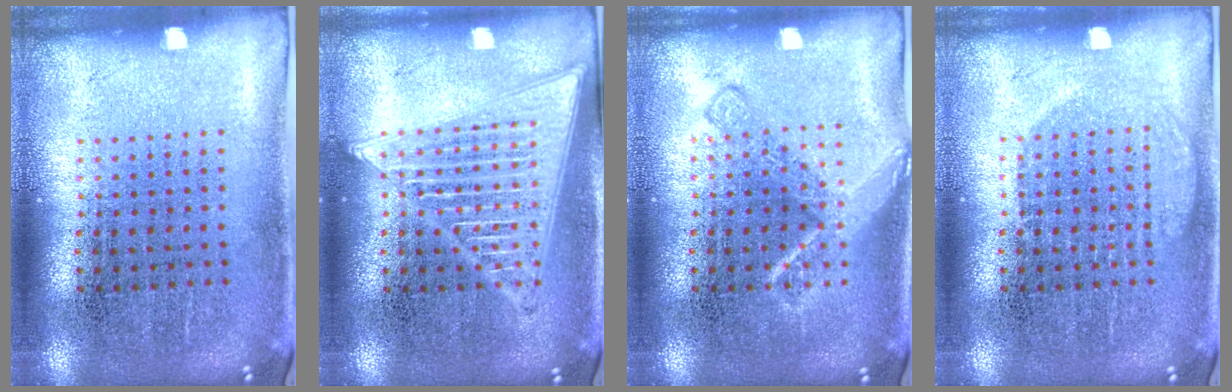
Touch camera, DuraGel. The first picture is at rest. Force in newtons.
{"total": 2.7, "press": 2.7, "slide": 0.2}
{"total": 2.3, "press": 2.3, "slide": 0.3}
{"total": 1.6, "press": 1.5, "slide": 0.4}